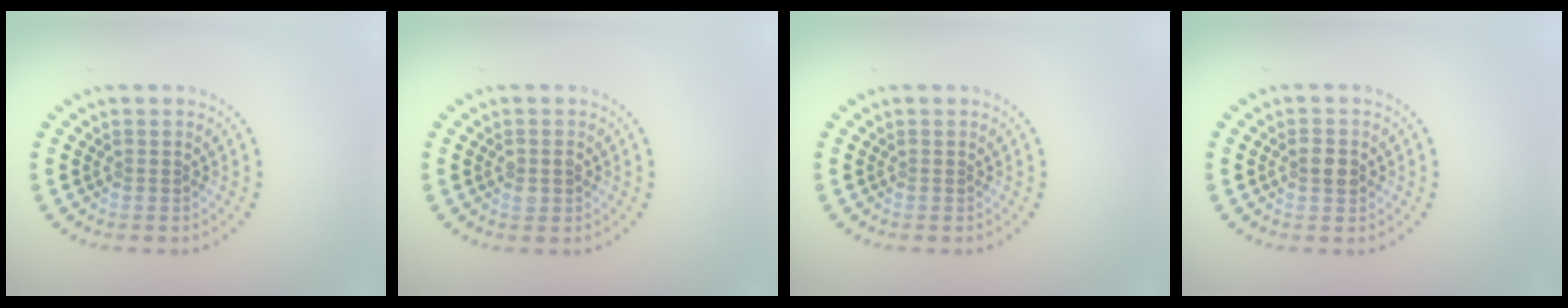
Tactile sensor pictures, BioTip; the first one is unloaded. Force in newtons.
{"total": 1.2, "press": 1.2, "slide": 0.1}
{"total": 0.0}
{"total": 2.1, "press": 2.1, "slide": 0.0}